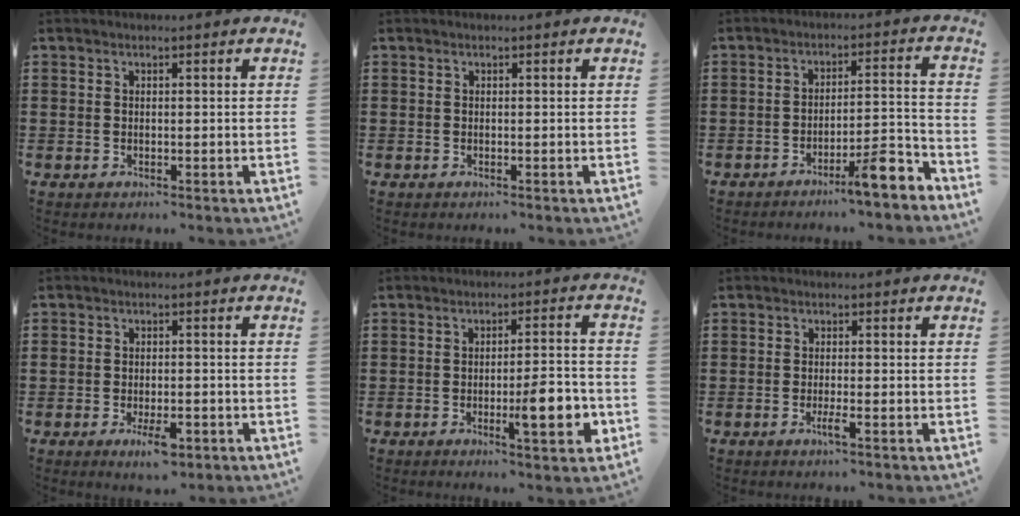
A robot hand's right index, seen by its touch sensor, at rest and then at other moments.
{"total": 0.0}
{"total": 6.9, "force": [-5.2, 0.6, 4.6], "torque": [-0.072, 0.000, -0.094]}
{"total": 4.2, "force": [-2.0, 1.9, 3.1], "torque": [-0.057, 0.002, -0.035]}
{"total": 7.7, "force": [-2.5, 1.6, 7.1], "torque": [-0.094, -0.006, -0.040]}
{"total": 2.2, "force": [-1.2, 0.1, 1.9], "torque": [-0.038, -0.005, -0.023]}